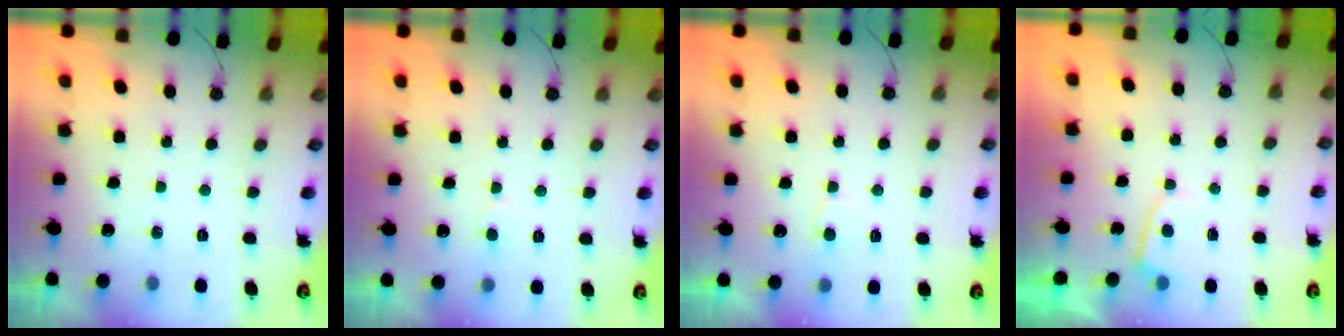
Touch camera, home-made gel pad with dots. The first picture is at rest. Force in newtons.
{"total": 3.2, "press": 3.2, "slide": 0.2}
{"total": 4.2, "press": 4.2, "slide": 0.4}
{"total": 2.3, "press": 2.2, "slide": 0.3}